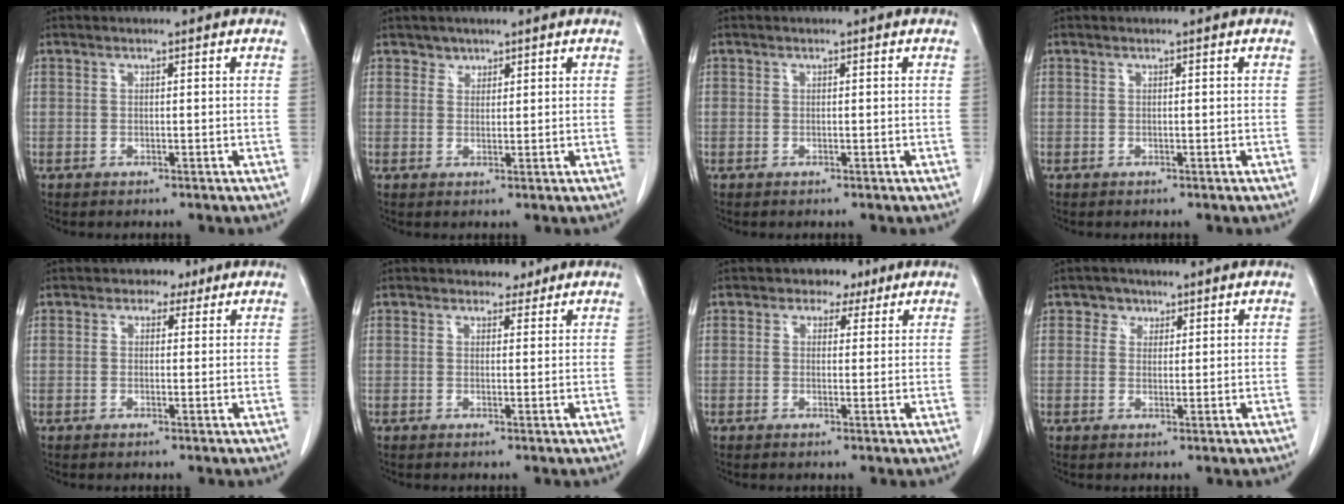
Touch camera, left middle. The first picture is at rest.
{"total": 1.5, "force": [1.2, 1.0, -0.2], "torque": [0.013, -0.001, 0.014]}
{"total": 0.0}
{"total": 0.0}
{"total": 2.4, "force": [1.3, 1.9, 0.8], "torque": [-0.007, 0.011, 0.012]}
{"total": 1.9, "force": [1.4, 1.3, 0.0], "torque": [0.004, 0.003, 0.017]}
{"total": 3.4, "force": [1.9, 2.6, 1.1], "torque": [-0.011, 0.013, 0.023]}
{"total": 2.4, "force": [1.3, 2.0, 0.2], "torque": [0.005, 0.001, 0.014]}